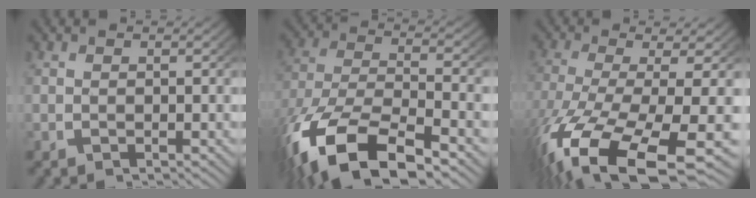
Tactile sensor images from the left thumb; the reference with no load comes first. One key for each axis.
{"total": 13.3, "fx": -5.2, "fy": 7.4, "fz": 9.7, "tx": -0.218, "ty": -0.047, "tz": -0.057}
{"total": 13.3, "fx": -5.1, "fy": 6.2, "fz": 10.6, "tx": -0.242, "ty": -0.059, "tz": -0.033}